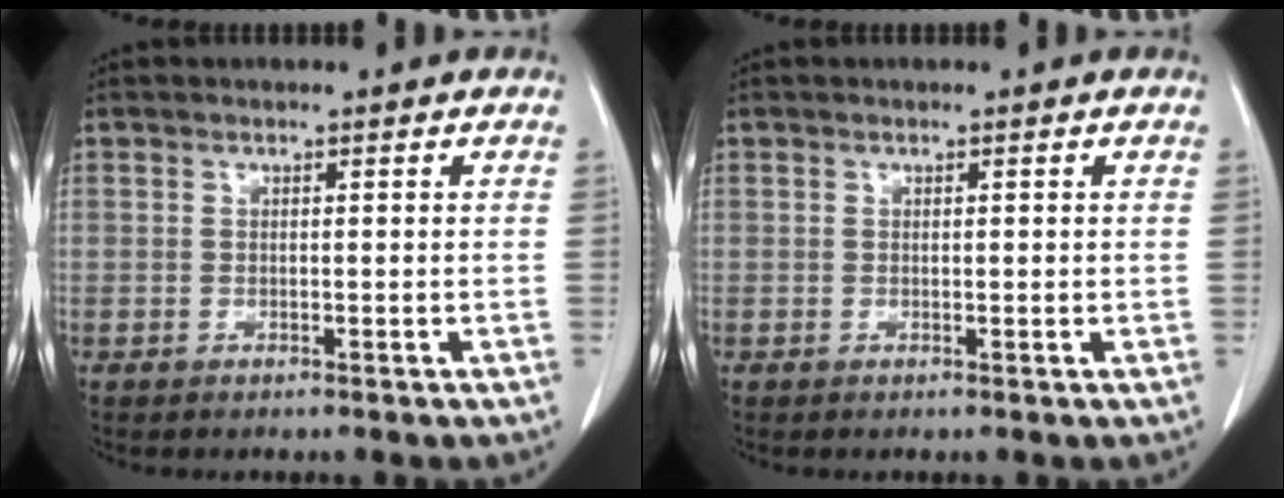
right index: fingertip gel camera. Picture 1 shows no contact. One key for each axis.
{"total": 0.0}